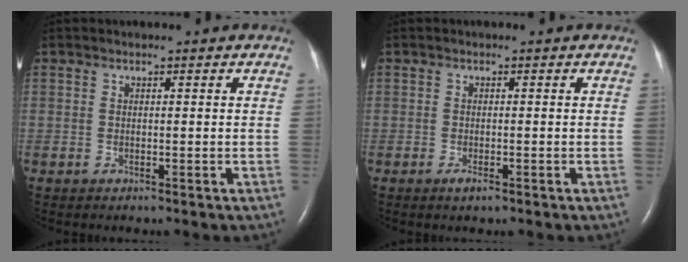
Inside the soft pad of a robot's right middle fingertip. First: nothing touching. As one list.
[{"total": 1.2, "force": [-0.7, 0.3, 0.9], "torque": [-0.018, -0.002, -0.010]}]